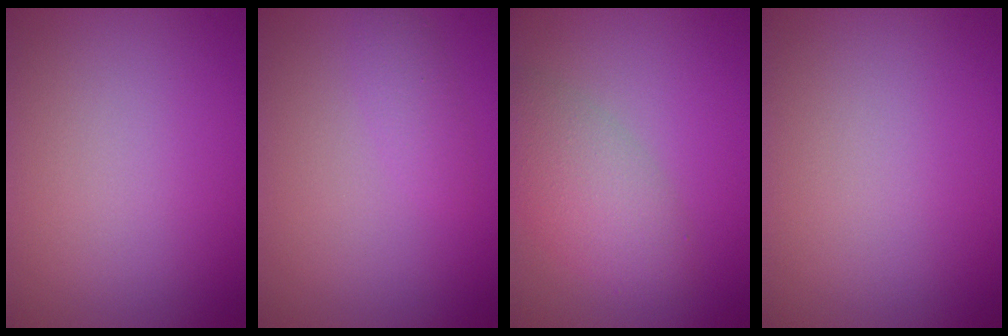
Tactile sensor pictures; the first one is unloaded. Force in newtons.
{"total": 1.3, "press": 1.3, "slide": 0.1}
{"total": 4.2, "press": 4.2, "slide": 0.2}
{"total": 0.0}